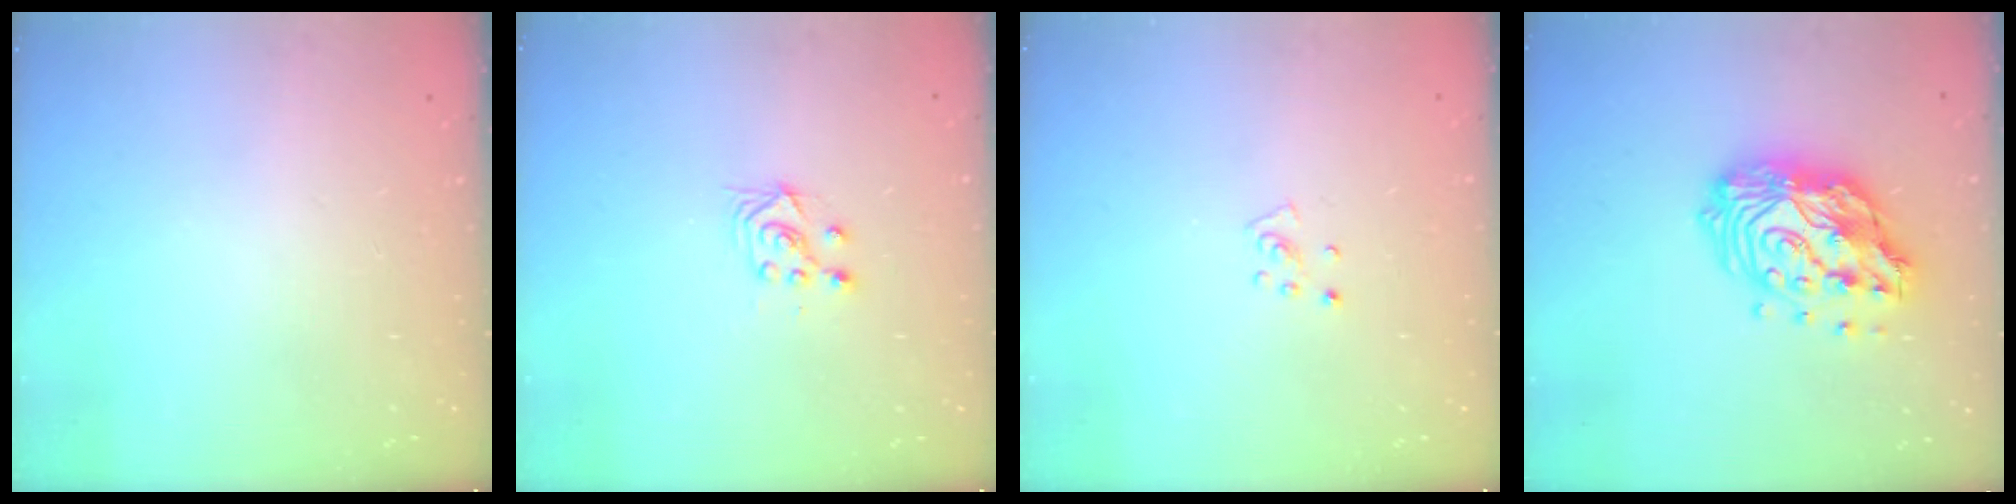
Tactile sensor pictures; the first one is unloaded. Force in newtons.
{"total": 4.0, "press": 3.8, "slide": 1.1}
{"total": 3.7, "press": 3.7, "slide": 0.3}
{"total": 16.8, "press": 16.7, "slide": 1.6}